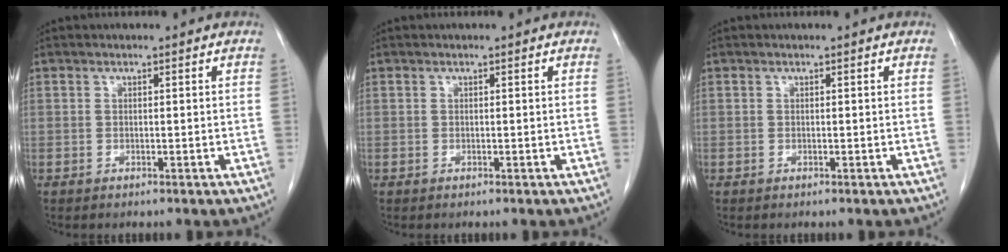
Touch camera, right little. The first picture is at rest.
{"total": 0.0}
{"total": 0.0}